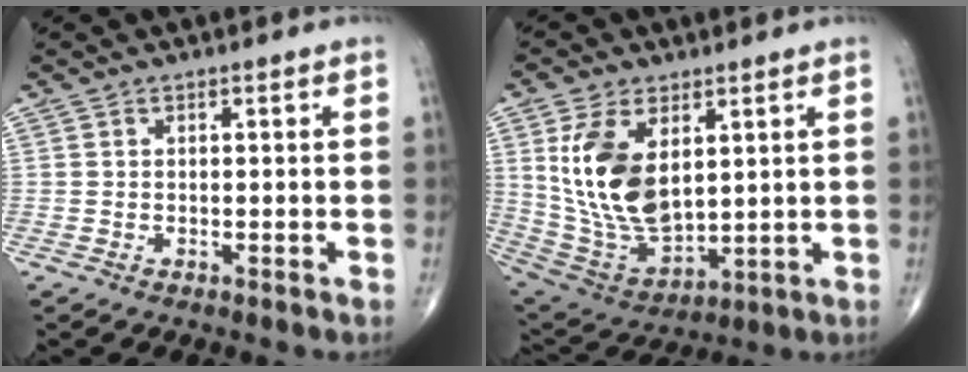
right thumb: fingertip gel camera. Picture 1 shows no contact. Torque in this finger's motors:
{"motor_torque": [-0.83, 1.98, 1.69, 0.31, 0.57]}